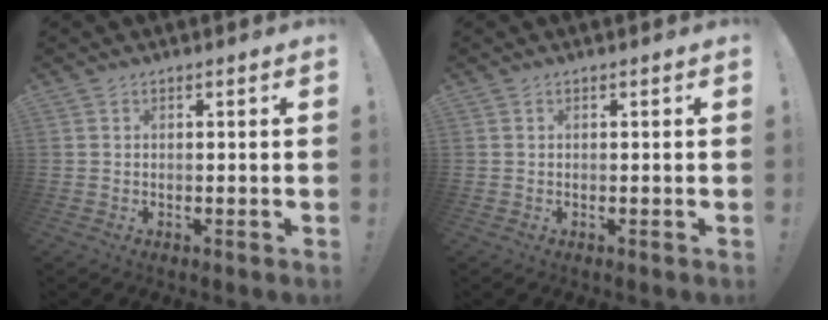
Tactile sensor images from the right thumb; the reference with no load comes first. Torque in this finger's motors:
{"motor_torque": [0.00, 0.00, 0.00, 0.01, 0.01]}